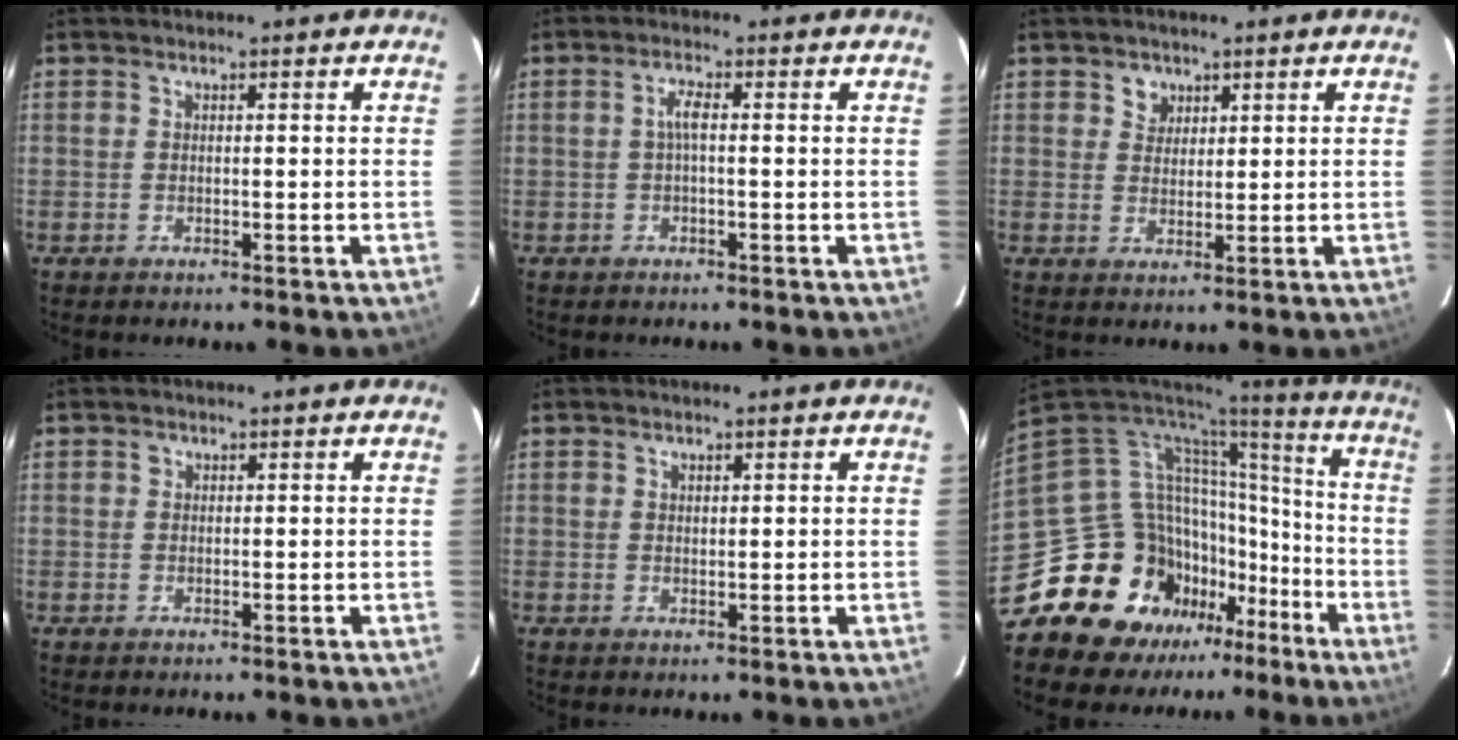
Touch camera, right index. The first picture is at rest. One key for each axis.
{"total": 2.0, "fx": 0.0, "fy": 0.3, "fz": 1.9, "tx": -0.036, "ty": 0.008, "tz": 0.000}
{"total": 3.0, "fx": 1.6, "fy": 2.5, "fz": 0.4, "tx": 0.006, "ty": 0.010, "tz": 0.028}
{"total": 0.7, "fx": 0.2, "fy": 0.6, "fz": 0.1, "tx": 0.000, "ty": 0.002, "tz": 0.002}
{"total": 0.9, "fx": 0.7, "fy": 0.5, "fz": 0.3, "tx": -0.003, "ty": 0.001, "tz": 0.012}
{"total": 17.7, "fx": -13.3, "fy": 11.2, "fz": 3.2, "tx": -0.050, "ty": 0.045, "tz": -0.226}